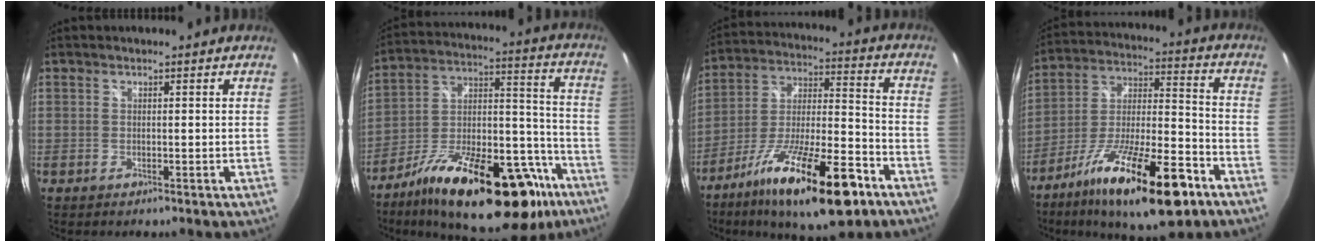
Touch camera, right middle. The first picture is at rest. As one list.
[{"total": 29.5, "force": [-18.2, 11.6, 20.0], "torque": [-0.299, 0.011, -0.268]}, {"total": 22.4, "force": [-13.4, 6.0, 16.9], "torque": [-0.295, -0.029, -0.222]}, {"total": 22.5, "force": [-13.4, 6.1, 17.0], "torque": [-0.295, -0.028, -0.221]}]